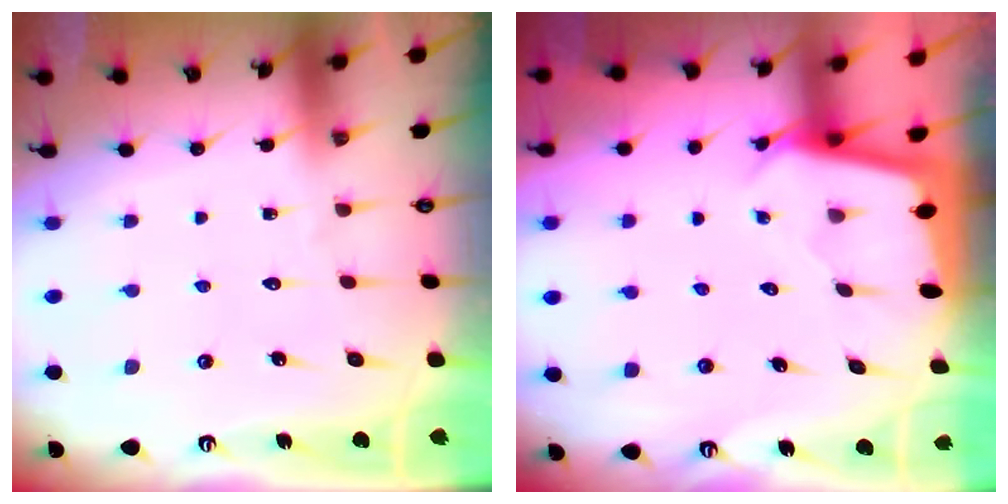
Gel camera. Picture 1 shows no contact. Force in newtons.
{"total": 2.4, "press": 2.4, "slide": 0.1}